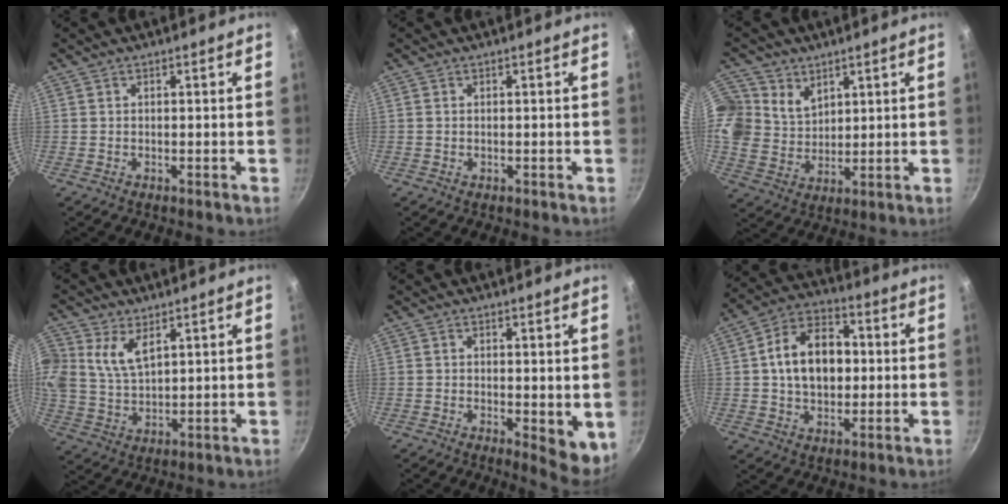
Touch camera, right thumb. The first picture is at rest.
{"total": 0.0}
{"total": 13.3, "force": [6.0, 10.7, 5.1], "torque": [-0.105, -0.009, 0.121]}
{"total": 8.0, "force": [3.7, 4.9, 5.2], "torque": [-0.099, -0.018, 0.072]}
{"total": 5.9, "force": [-0.1, 2.5, 5.3], "torque": [-0.063, -0.009, 0.003]}
{"total": 13.9, "force": [1.0, 9.6, 10.0], "torque": [-0.134, 0.023, 0.005]}